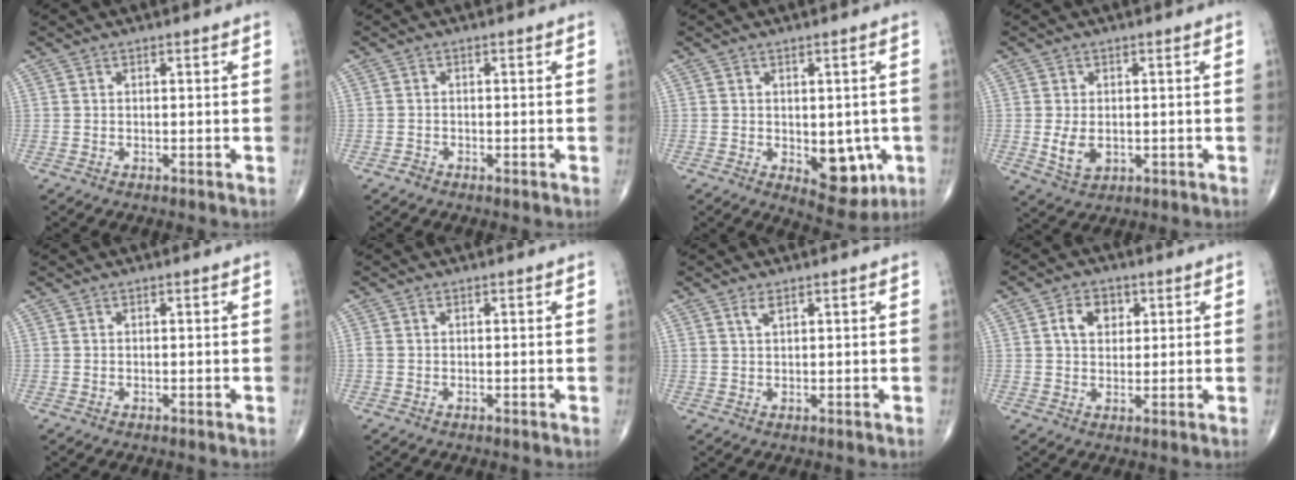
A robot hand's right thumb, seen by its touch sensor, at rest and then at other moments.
{"total": 0.7, "force": [-0.6, 0.4, 0.1], "torque": [-0.001, 0.001, -0.017]}
{"total": 8.6, "force": [-2.0, 4.9, 6.8], "torque": [-0.048, -0.006, -0.014]}
{"total": 4.8, "force": [-0.6, 3.2, 3.5], "torque": [-0.060, -0.009, -0.002]}
{"total": 0.0}
{"total": 0.5, "force": [0.1, 0.3, 0.4], "torque": [-0.011, 0.007, 0.005]}
{"total": 1.7, "force": [1.1, 0.6, 1.2], "torque": [-0.025, -0.002, 0.024]}
{"total": 5.4, "force": [1.7, 3.9, 3.3], "torque": [-0.037, 0.000, 0.026]}